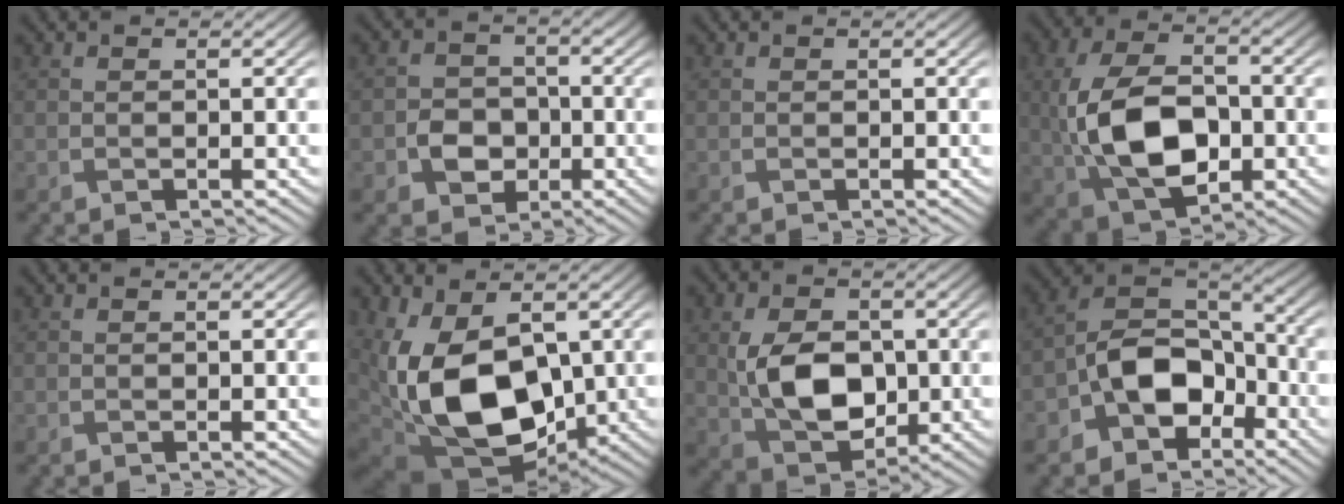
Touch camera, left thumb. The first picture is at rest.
{"total": 4.3, "force": [-1.4, 3.6, 1.9], "torque": [-0.031, 0.001, -0.028]}
{"total": 0.0}
{"total": 12.0, "force": [-1.7, 7.3, 9.3], "torque": [-0.212, -0.006, -0.033]}
{"total": 0.0}
{"total": 16.2, "force": [-1.5, 9.9, 12.7], "torque": [-0.273, -0.035, -0.017]}
{"total": 9.3, "force": [-0.3, 6.1, 6.9], "torque": [-0.149, -0.009, -0.005]}
{"total": 10.0, "force": [-4.7, 6.6, 5.9], "torque": [-0.108, 0.002, -0.111]}